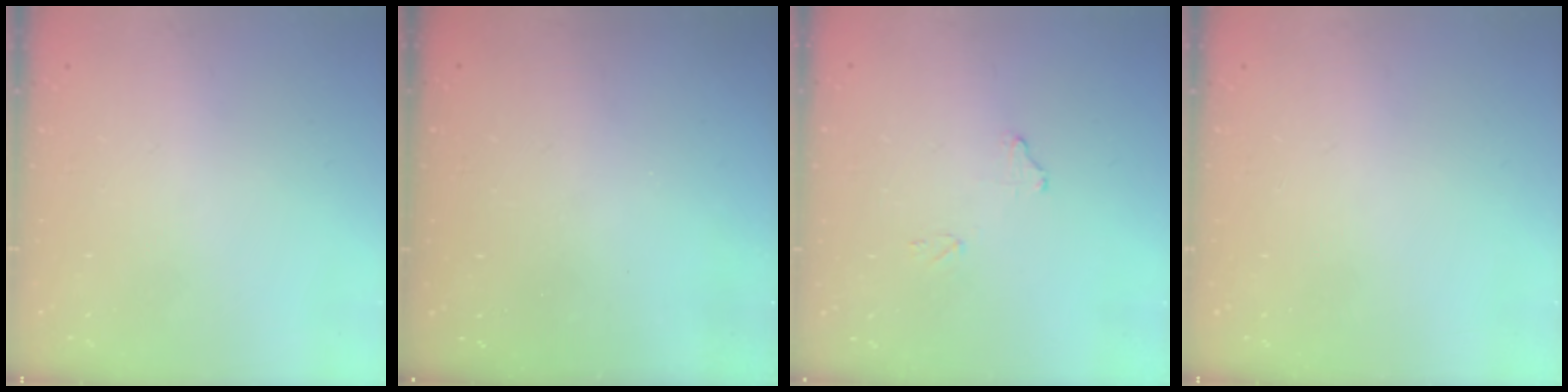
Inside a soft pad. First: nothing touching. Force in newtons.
{"total": 3.2, "press": 3.2, "slide": 0.1}
{"total": 7.9, "press": 7.8, "slide": 0.7}
{"total": 0.0}